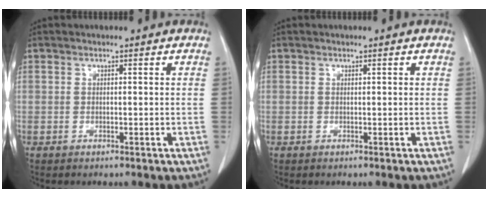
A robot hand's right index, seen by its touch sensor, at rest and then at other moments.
{"total": 0.0}